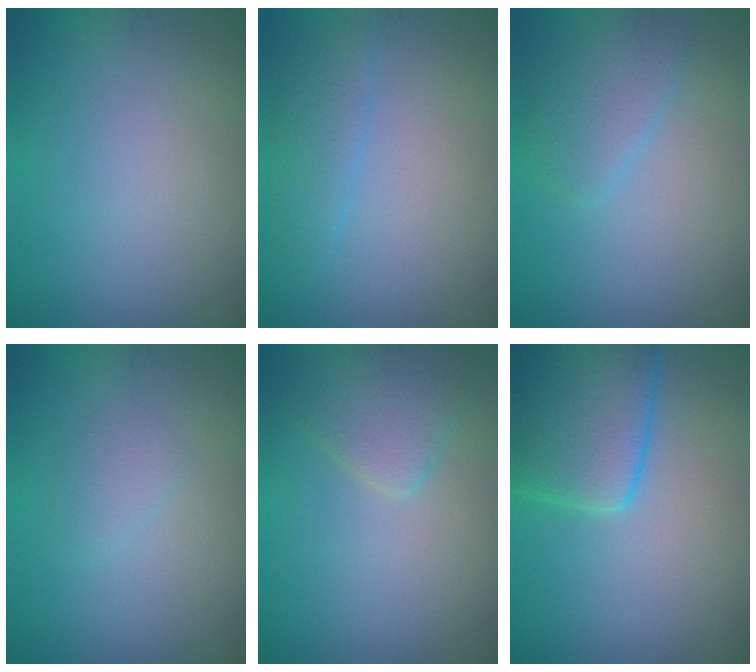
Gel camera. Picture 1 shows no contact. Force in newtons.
{"total": 2.2, "press": 2.2, "slide": 0.1}
{"total": 2.5, "press": 2.5, "slide": 0.3}
{"total": 1.1, "press": 1.1, "slide": 0.1}
{"total": 2.7, "press": 2.7, "slide": 0.3}
{"total": 6.9, "press": 6.9, "slide": 0.5}